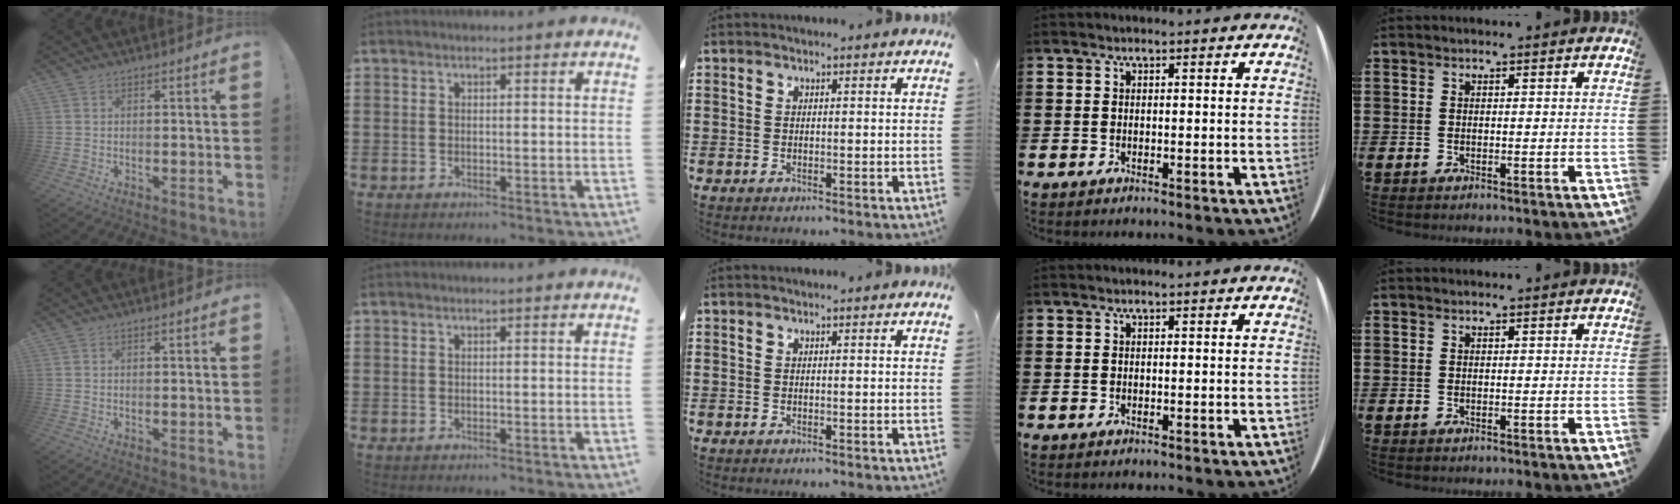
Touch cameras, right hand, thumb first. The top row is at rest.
{}